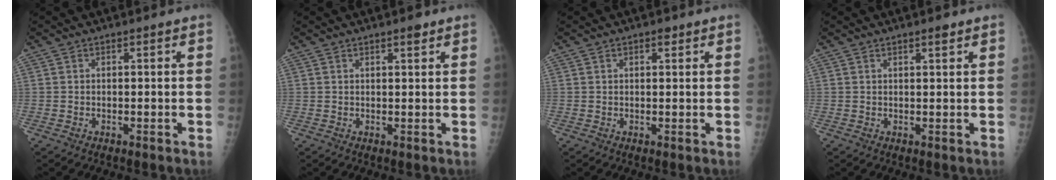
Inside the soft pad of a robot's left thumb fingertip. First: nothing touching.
{"total": 1.7, "force": [1.2, 0.5, 1.1], "torque": [-0.011, -0.005, 0.015]}
{"total": 1.5, "force": [0.9, 0.8, 1.0], "torque": [-0.007, -0.002, 0.010]}
{"total": 1.5, "force": [1.1, 0.5, 1.0], "torque": [-0.012, -0.005, 0.015]}